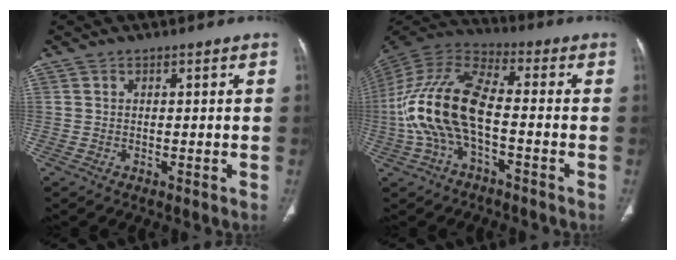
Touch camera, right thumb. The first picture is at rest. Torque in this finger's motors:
{"motor_torque": [-0.20, 1.76, 2.40, -0.36, 0.31]}